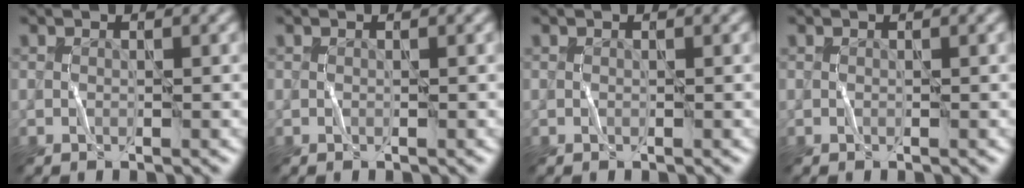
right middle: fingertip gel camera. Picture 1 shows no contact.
{"total": 0.0}
{"total": 0.0}
{"total": 0.0}